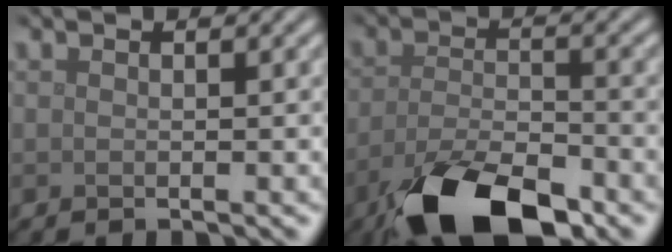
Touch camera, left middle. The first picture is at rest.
{"total": 10.5, "force": [-6.8, 4.0, 6.9], "torque": [-0.140, -0.025, -0.118]}